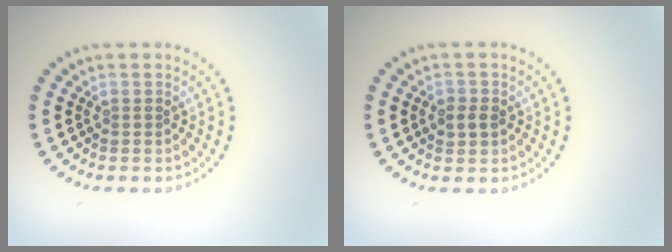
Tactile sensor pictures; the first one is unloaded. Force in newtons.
{"total": 1.6, "press": 1.6, "slide": 0.3}